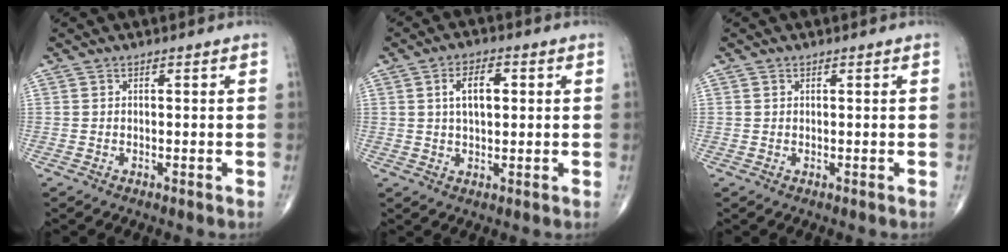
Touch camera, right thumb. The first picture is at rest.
{"total": 6.5, "force": [1.5, 3.3, 5.3], "torque": [-0.086, 0.004, 0.025]}
{"total": 0.6, "force": [0.4, 0.4, 0.3], "torque": [-0.002, -0.002, 0.007]}